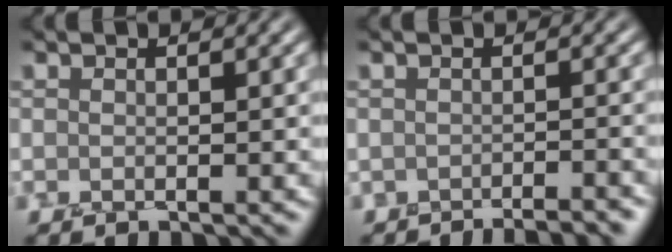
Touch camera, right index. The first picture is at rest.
{"total": 2.7, "force": [-2.6, 0.2, 0.7], "torque": [0.013, 0.013, -0.032]}